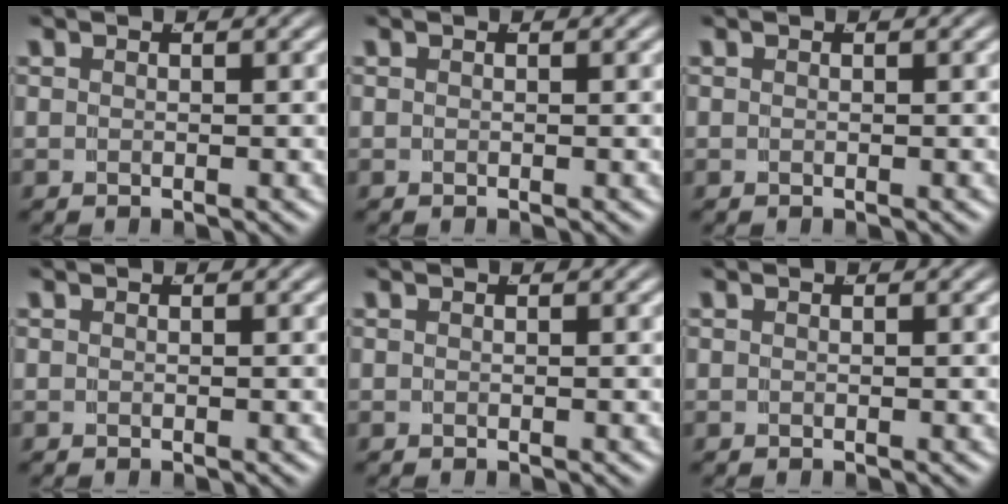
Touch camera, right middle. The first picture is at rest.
{"total": 0.0}
{"total": 0.0}
{"total": 0.0}
{"total": 0.0}
{"total": 0.0}